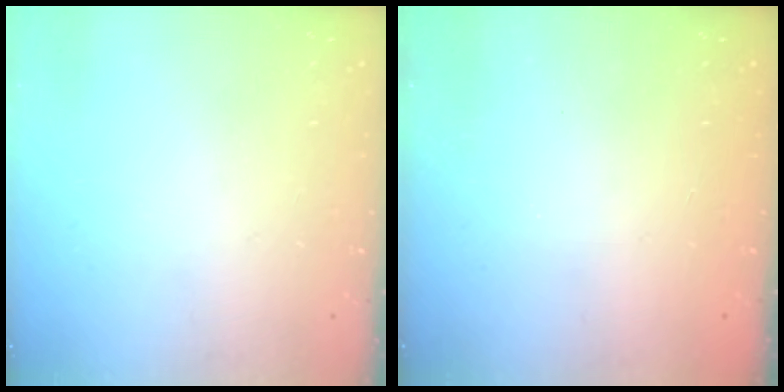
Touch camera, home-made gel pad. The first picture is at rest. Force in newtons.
{"total": 2.3, "press": 2.2, "slide": 0.8}